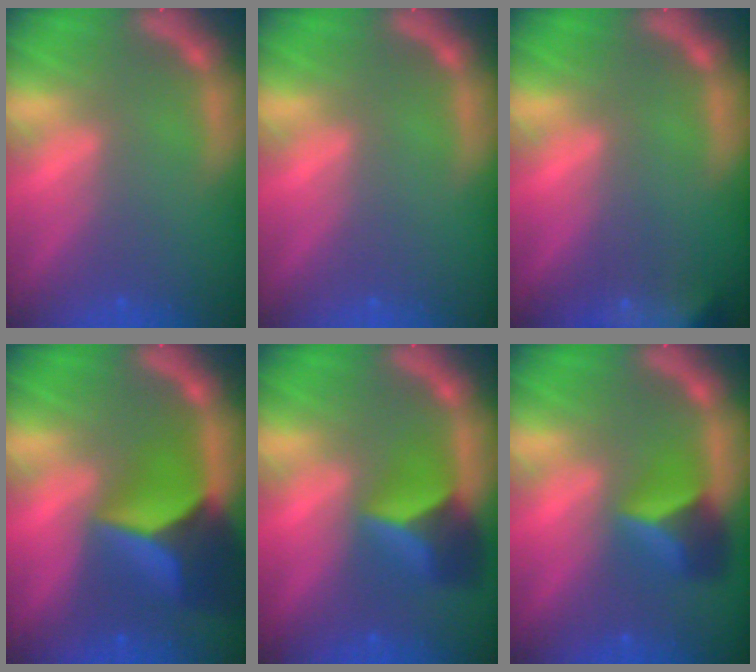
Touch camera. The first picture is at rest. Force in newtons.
{"total": 0.0}
{"total": 9.9}
{"total": 9.5}
{"total": 5.4}
{"total": 4.4}